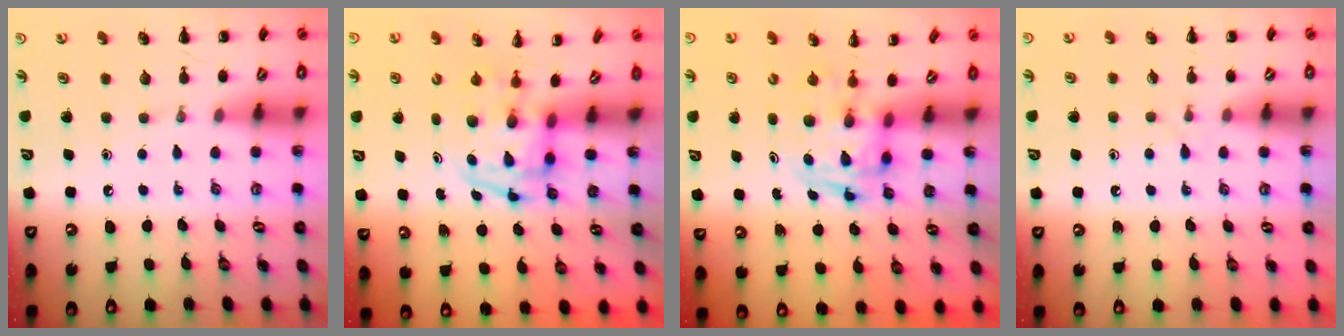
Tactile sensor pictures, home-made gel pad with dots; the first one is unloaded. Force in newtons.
{"total": 3.8, "press": 3.8, "slide": 0.6}
{"total": 2.9, "press": 2.9, "slide": 0.5}
{"total": 4.1, "press": 3.9, "slide": 1.3}